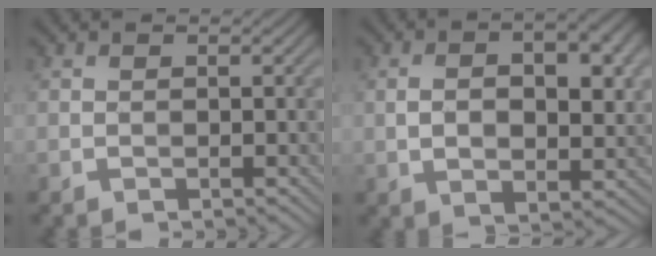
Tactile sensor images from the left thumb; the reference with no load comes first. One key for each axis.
{"total": 10.5, "fx": 1.5, "fy": 5.5, "fz": 8.8, "tx": -0.143, "ty": -0.005, "tz": 0.026}